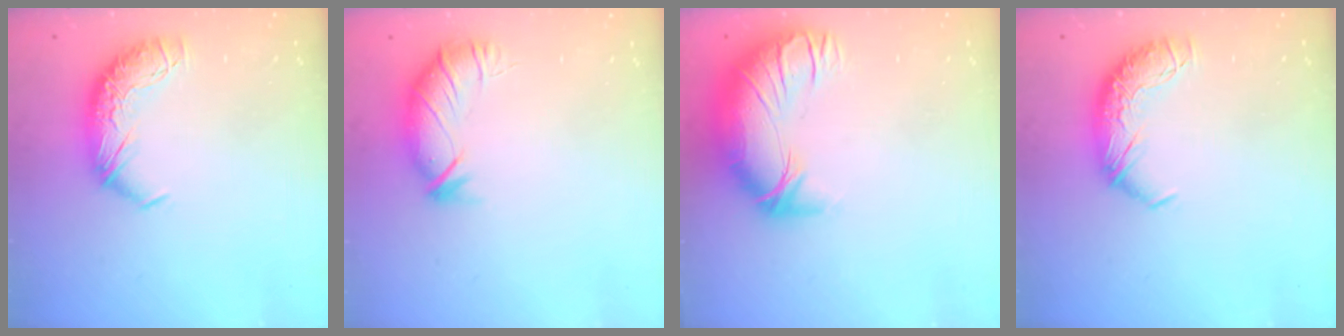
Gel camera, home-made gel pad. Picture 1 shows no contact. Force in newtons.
{"total": 3.1, "press": 2.4, "slide": 2.0}
{"total": 3.6, "press": 2.0, "slide": 3.1}
{"total": 0.0}